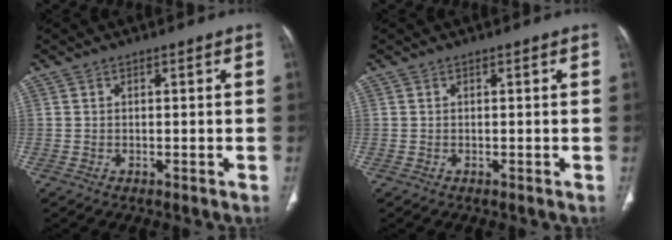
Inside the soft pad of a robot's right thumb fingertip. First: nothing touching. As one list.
[{"total": 0.0}]